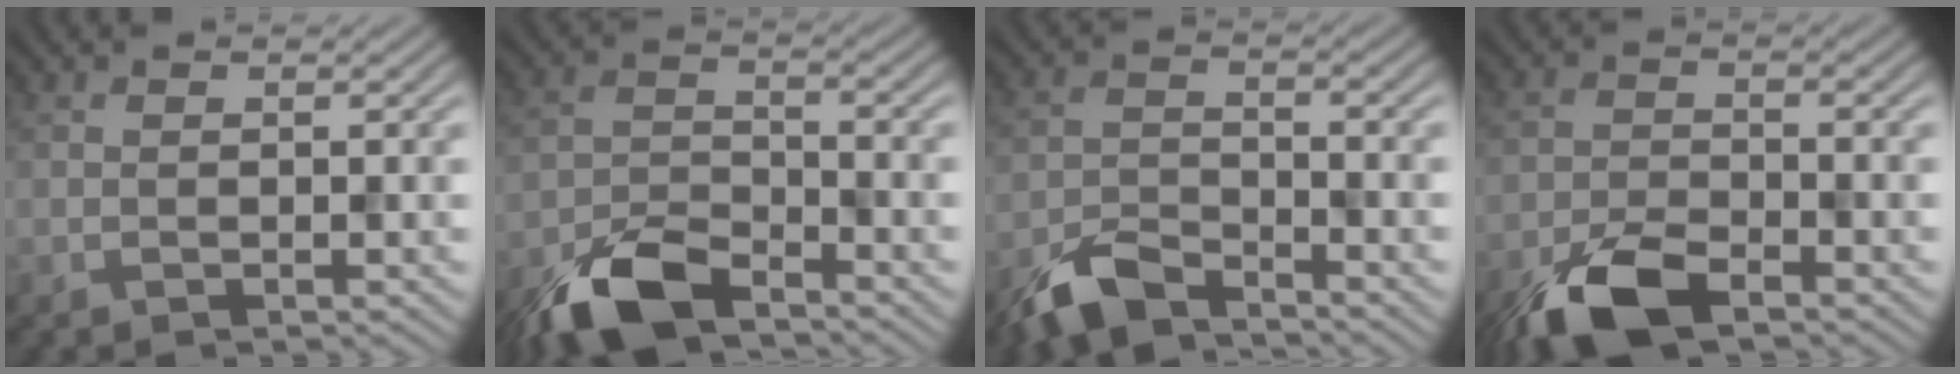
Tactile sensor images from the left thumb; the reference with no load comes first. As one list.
[{"total": 8.6, "force": [-6.4, 3.0, 4.7], "torque": [-0.091, -0.010, -0.139]}, {"total": 5.8, "force": [-4.9, 1.5, 2.6], "torque": [-0.053, -0.007, -0.110]}, {"total": 7.2, "force": [-4.9, 2.6, 4.5], "torque": [-0.092, -0.005, -0.103]}]